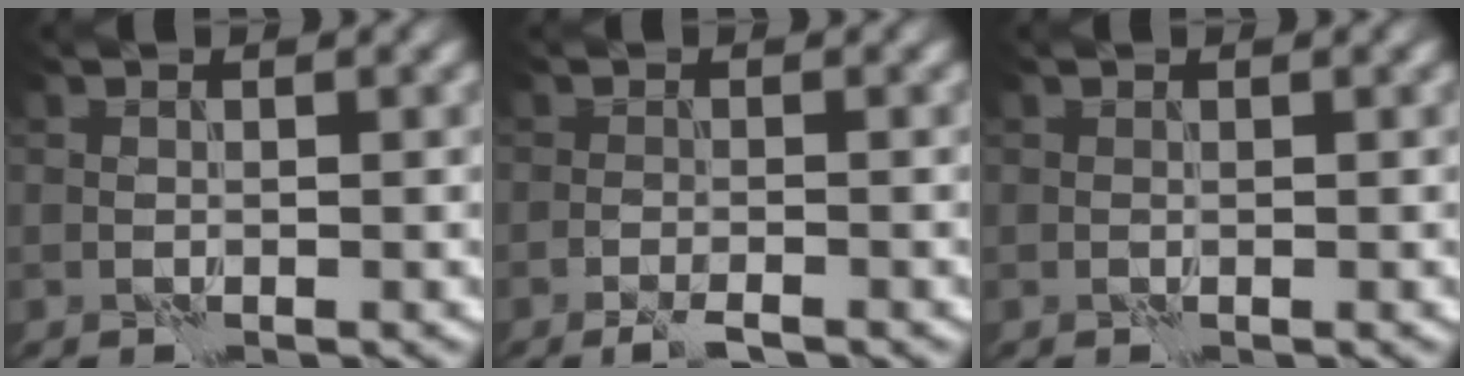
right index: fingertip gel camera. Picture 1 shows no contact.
{"total": 2.1, "force": [-1.6, 0.2, 1.3], "torque": [-0.027, -0.001, -0.032]}
{"total": 0.0}